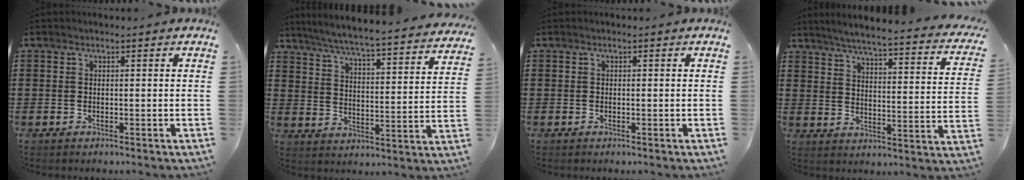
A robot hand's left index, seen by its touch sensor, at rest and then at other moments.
{"total": 5.1, "force": [4.9, -0.5, 1.6], "torque": [-0.056, -0.041, 0.078]}
{"total": 0.0}
{"total": 4.3, "force": [3.7, -0.4, 2.1], "torque": [-0.061, -0.033, 0.054]}